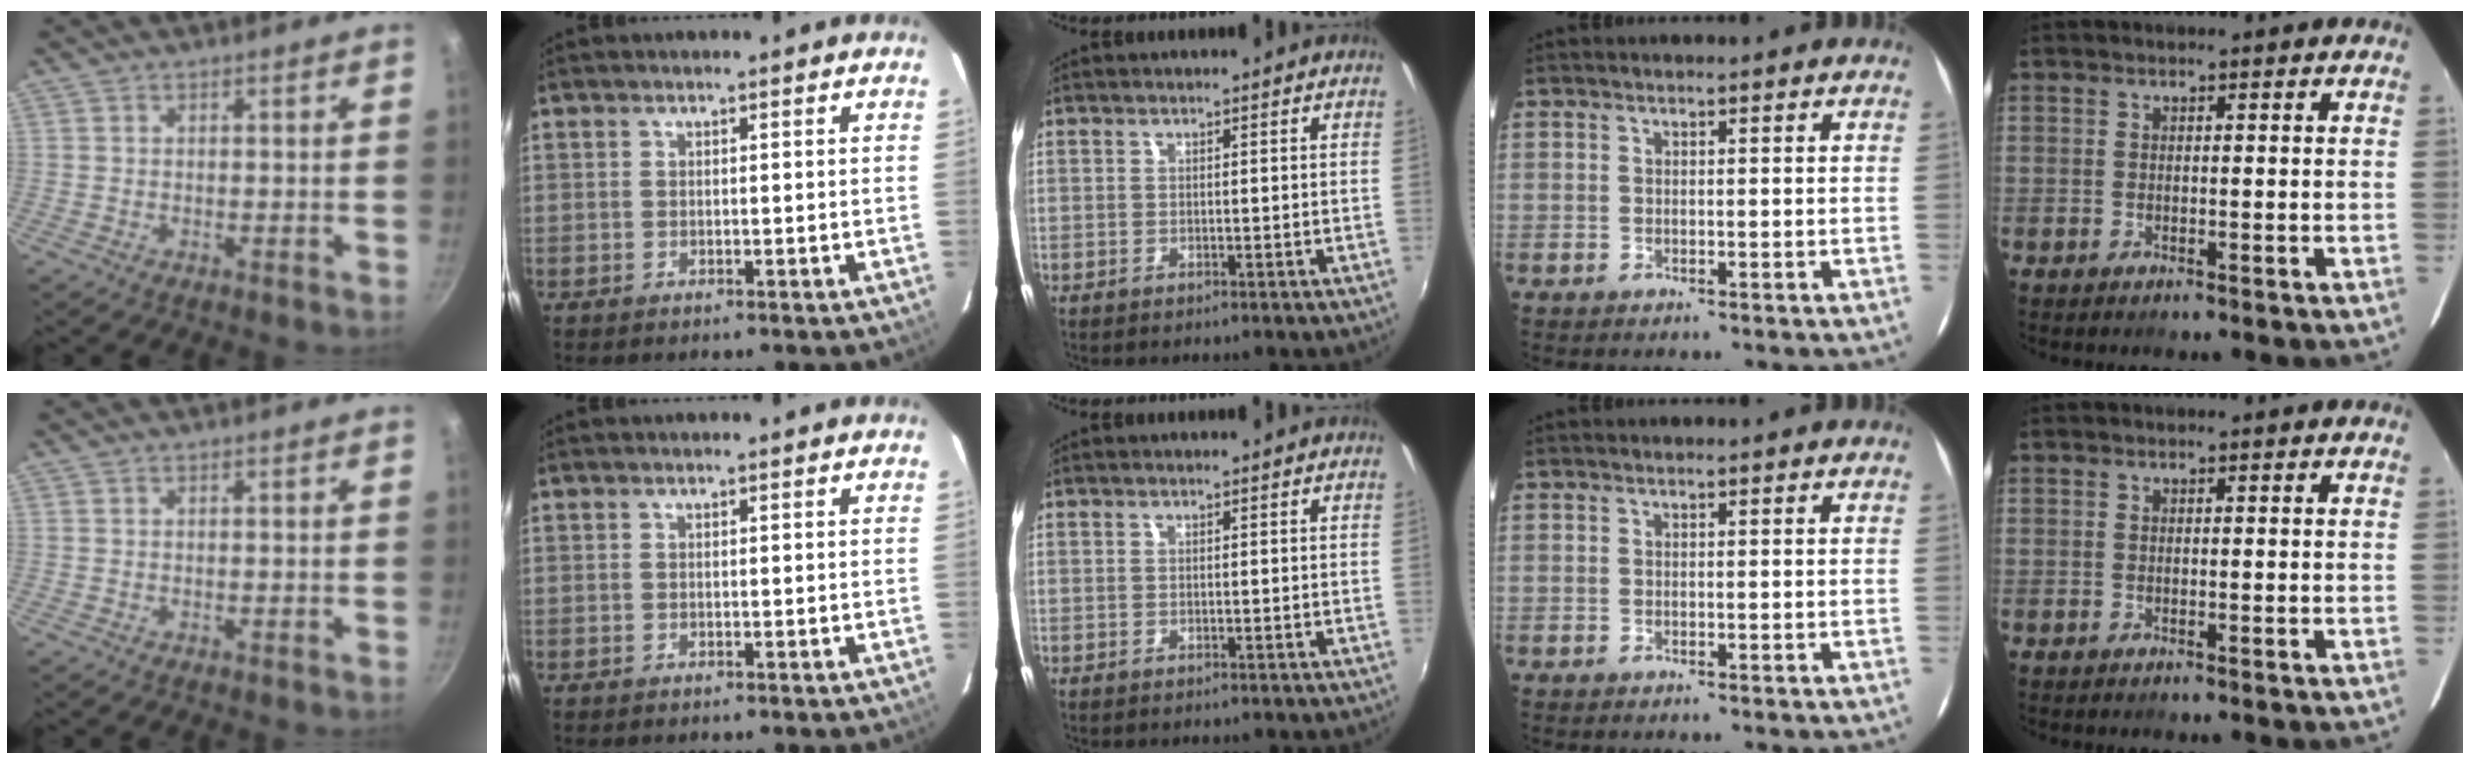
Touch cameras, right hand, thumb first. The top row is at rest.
{}